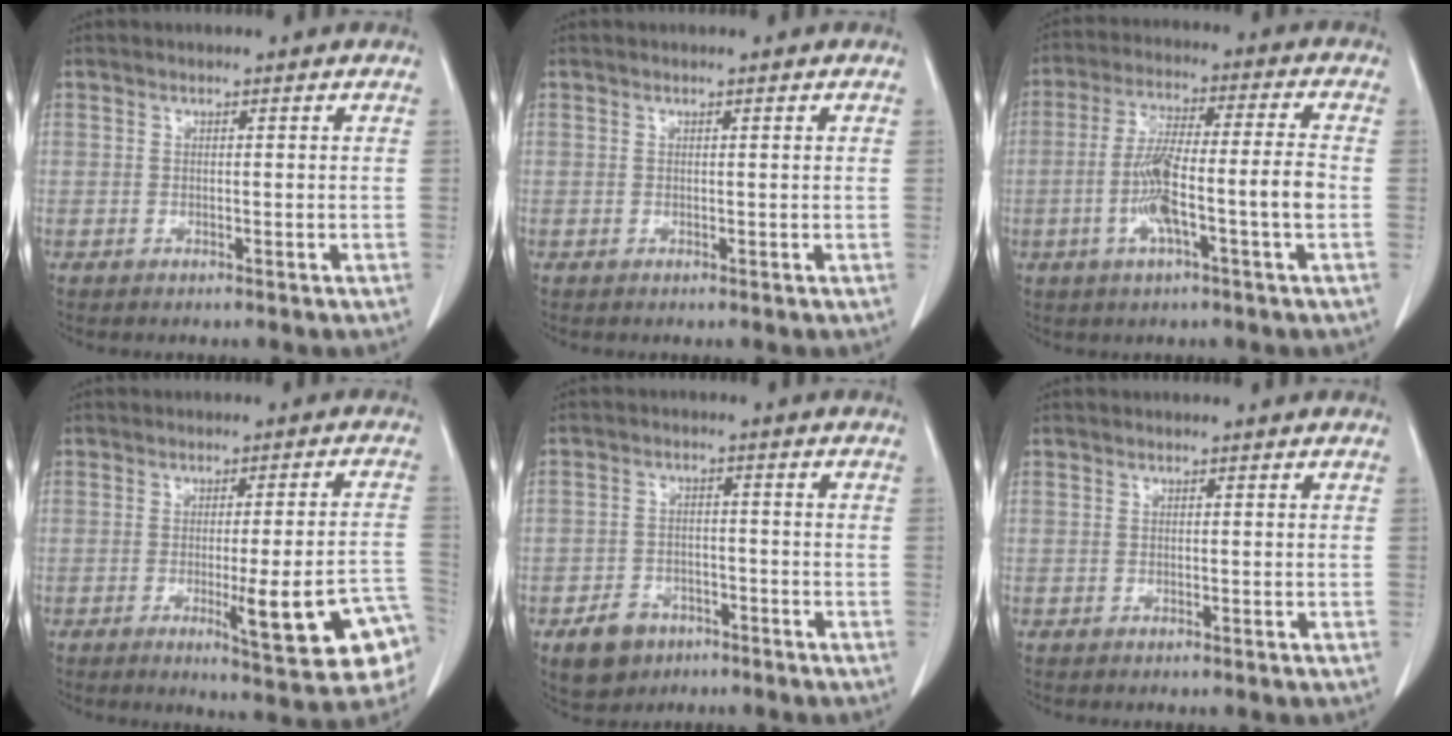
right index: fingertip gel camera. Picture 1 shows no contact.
{"total": 0.0}
{"total": 11.0, "force": [-2.8, 0.2, 10.6], "torque": [-0.203, 0.010, -0.054]}
{"total": 12.8, "force": [-4.6, 1.1, 11.9], "torque": [-0.110, 0.005, -0.050]}
{"total": 5.8, "force": [-3.5, 4.1, 1.9], "torque": [-0.039, 0.005, -0.051]}
{"total": 0.0}